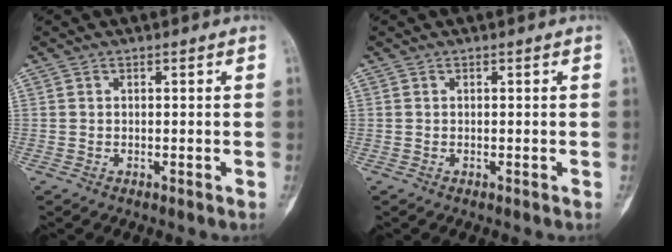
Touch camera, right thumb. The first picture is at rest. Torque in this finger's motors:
{"motor_torque": [0.32, 0.10, 0.19, 0.01, 0.05]}